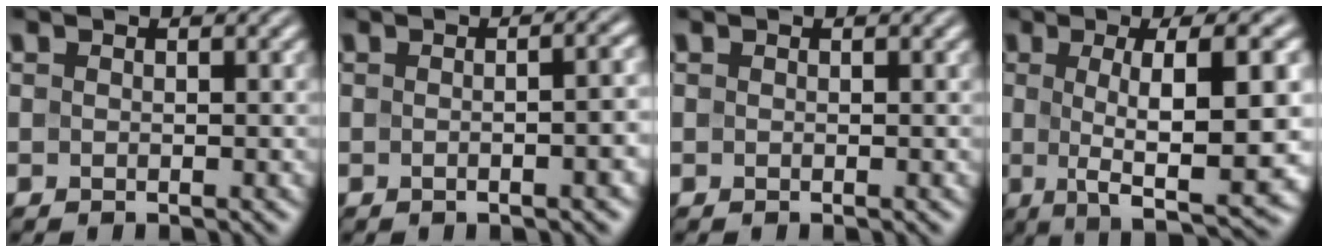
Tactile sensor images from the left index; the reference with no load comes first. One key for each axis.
{"total": 6.9, "fx": -0.3, "fy": 3.3, "fz": 6.0, "tx": -0.011, "ty": 0.021, "tz": -0.021}
{"total": 0.0}
{"total": 11.7, "fx": 0.3, "fy": 3.0, "fz": 11.3, "tx": -0.154, "ty": 0.000, "tz": 0.005}